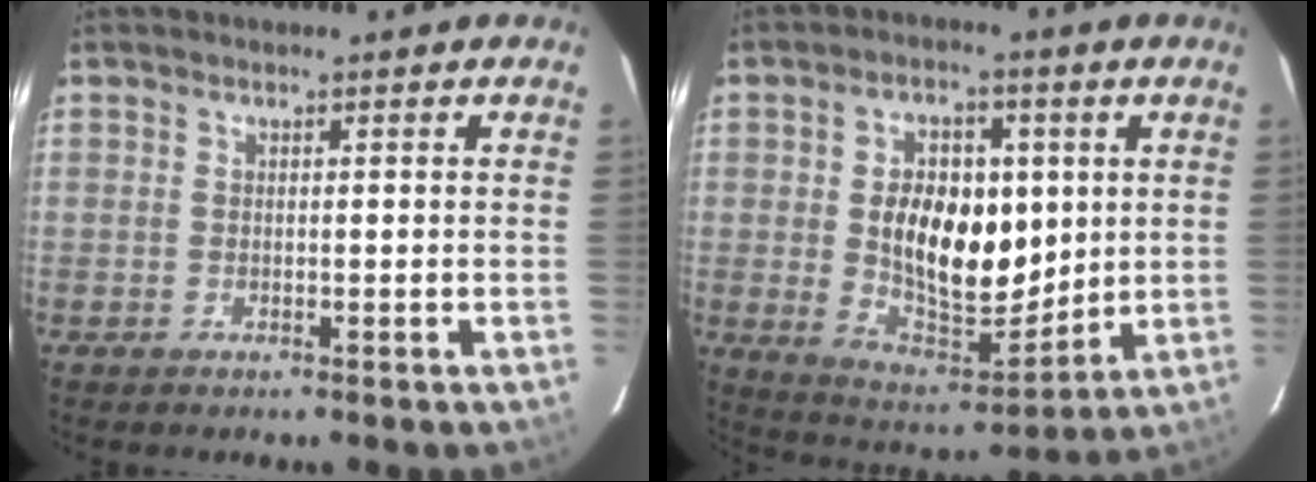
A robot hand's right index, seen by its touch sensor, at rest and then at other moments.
{"total": 15.7, "force": [2.0, 9.4, 12.5], "torque": [-0.224, 0.001, 0.048]}